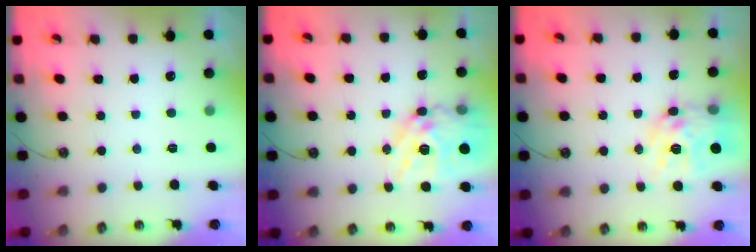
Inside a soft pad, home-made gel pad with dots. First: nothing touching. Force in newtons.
{"total": 18.0, "press": 17.9, "slide": 1.8}
{"total": 14.0, "press": 13.9, "slide": 1.3}